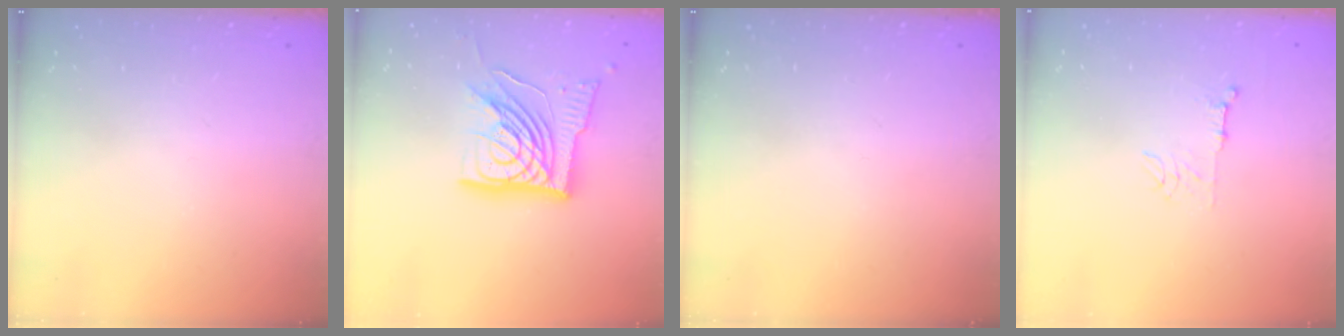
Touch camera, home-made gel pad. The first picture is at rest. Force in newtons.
{"total": 18.0, "press": 17.9, "slide": 1.8}
{"total": 0.0}
{"total": 5.8, "press": 5.8, "slide": 0.5}